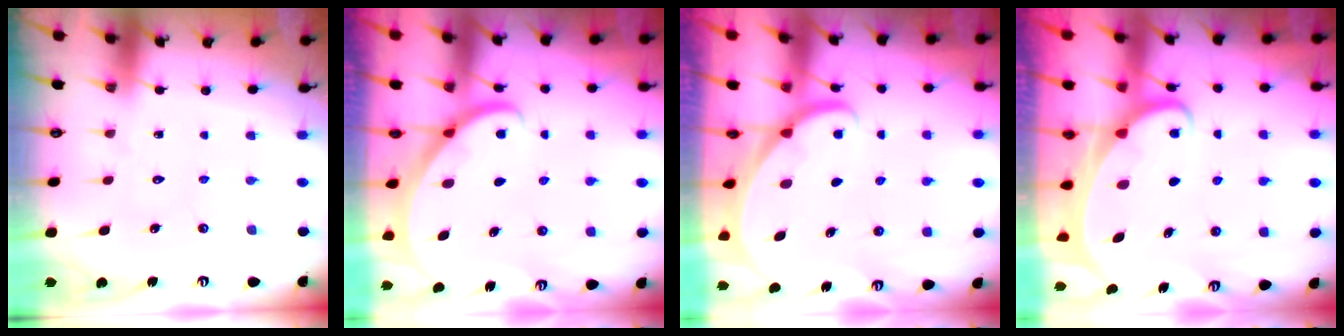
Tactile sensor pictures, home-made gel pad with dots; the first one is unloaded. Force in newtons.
{"total": 2.7, "press": 2.7, "slide": 0.2}
{"total": 1.6, "press": 1.6, "slide": 0.0}
{"total": 3.5, "press": 3.5, "slide": 0.5}